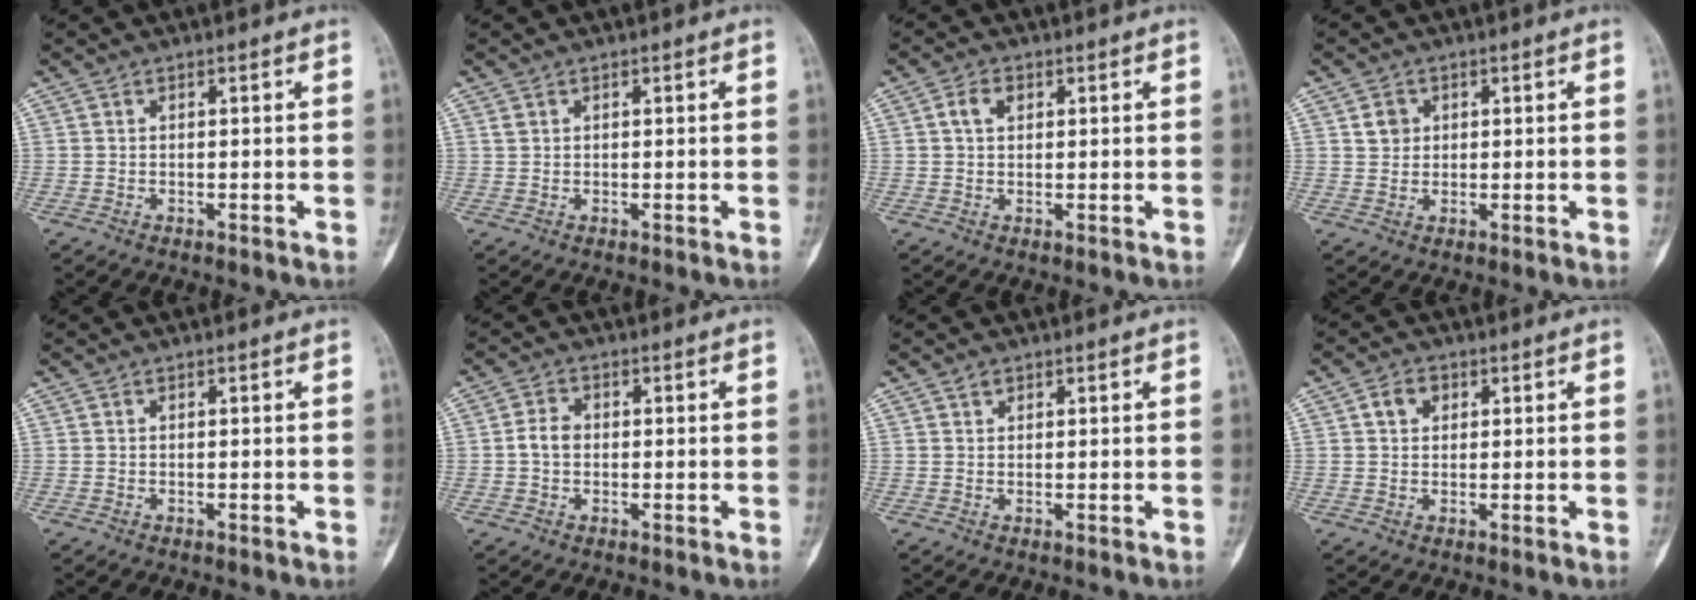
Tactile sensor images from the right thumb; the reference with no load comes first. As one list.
[{"total": 0.9, "force": [0.5, 0.7, 0.3], "torque": [-0.003, 0.004, 0.011]}, {"total": 3.1, "force": [0.9, 2.1, 2.1], "torque": [-0.036, 0.006, 0.016]}, {"total": 3.1, "force": [1.1, 2.7, 1.1], "torque": [-0.003, -0.004, 0.019]}, {"total": 0.0}, {"total": 3.3, "force": [-0.2, 2.5, 2.2], "torque": [-0.039, 0.009, -0.009]}, {"total": 1.2, "force": [0.8, 0.8, 0.5], "torque": [-0.003, -0.003, 0.012]}, {"total": 3.4, "force": [1.1, 2.6, 1.8], "torque": [-0.018, 0.004, 0.019]}]